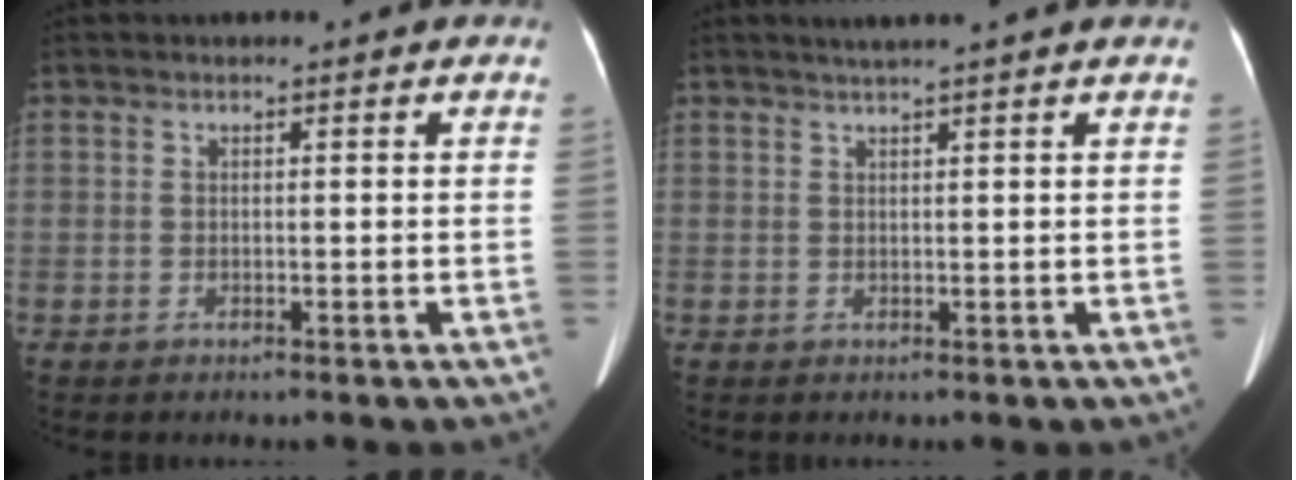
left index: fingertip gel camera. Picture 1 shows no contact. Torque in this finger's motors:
{"motor_torque": [0.38, -0.19, -0.01, 0.04]}